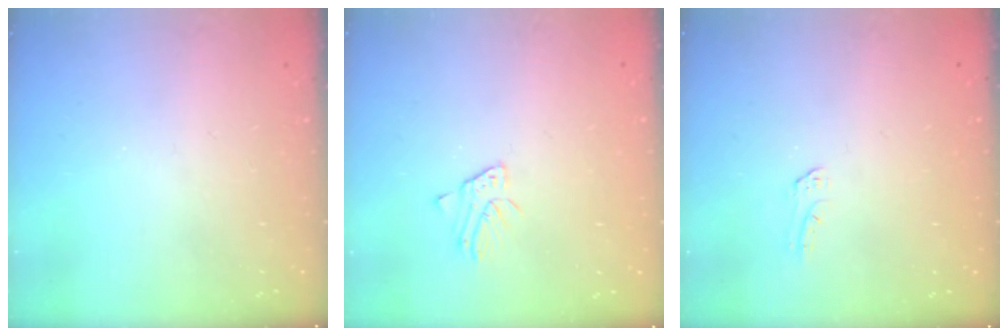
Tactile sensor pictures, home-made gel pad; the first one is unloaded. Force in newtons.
{"total": 1.7, "press": 1.6, "slide": 0.1}
{"total": 3.2, "press": 3.2, "slide": 0.4}